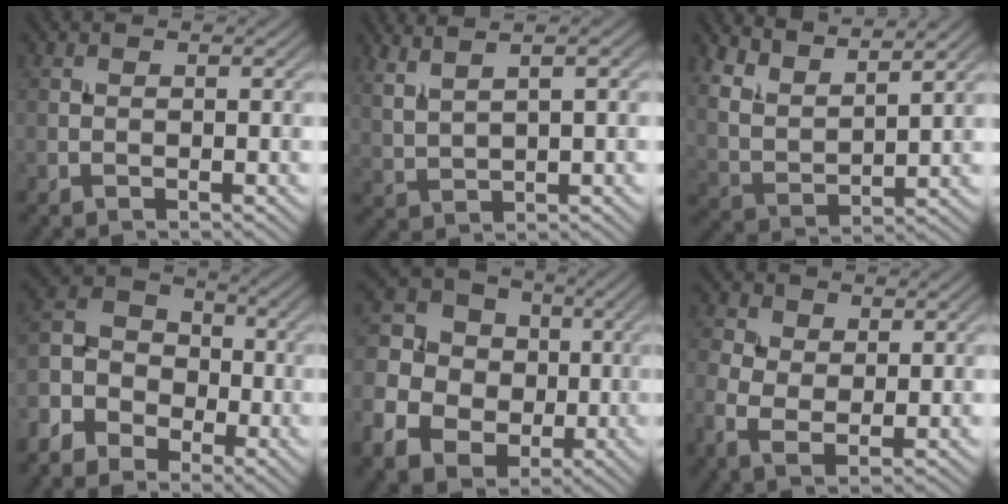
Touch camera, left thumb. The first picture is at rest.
{"total": 5.7, "force": [3.4, 1.4, 4.3], "torque": [-0.085, 0.017, 0.058]}
{"total": 9.1, "force": [7.2, 2.2, 5.1], "torque": [-0.103, -0.007, 0.123]}
{"total": 8.1, "force": [-4.5, 5.6, 3.8], "torque": [-0.098, -0.019, -0.100]}
{"total": 12.3, "force": [-1.7, 10.8, 5.7], "torque": [-0.175, -0.009, -0.047]}
{"total": 5.3, "force": [0.7, 3.4, 4.0], "torque": [-0.106, 0.000, 0.010]}